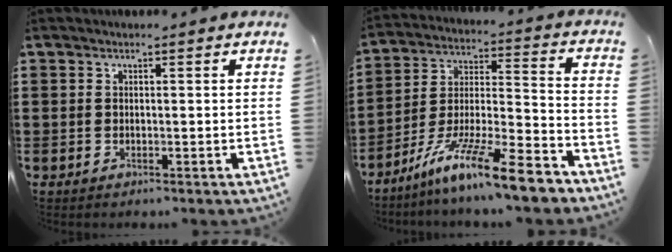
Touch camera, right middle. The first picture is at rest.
{"total": 13.9, "force": [-10.9, 1.2, 8.6], "torque": [-0.144, 0.027, -0.201]}